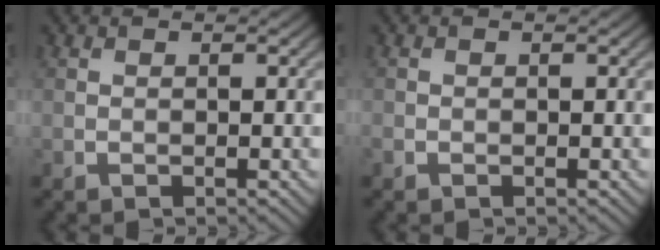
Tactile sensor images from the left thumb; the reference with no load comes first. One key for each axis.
{"total": 0.5, "fx": -0.3, "fy": 0.4, "fz": 0.1, "tx": -0.002, "ty": -0.003, "tz": -0.008}